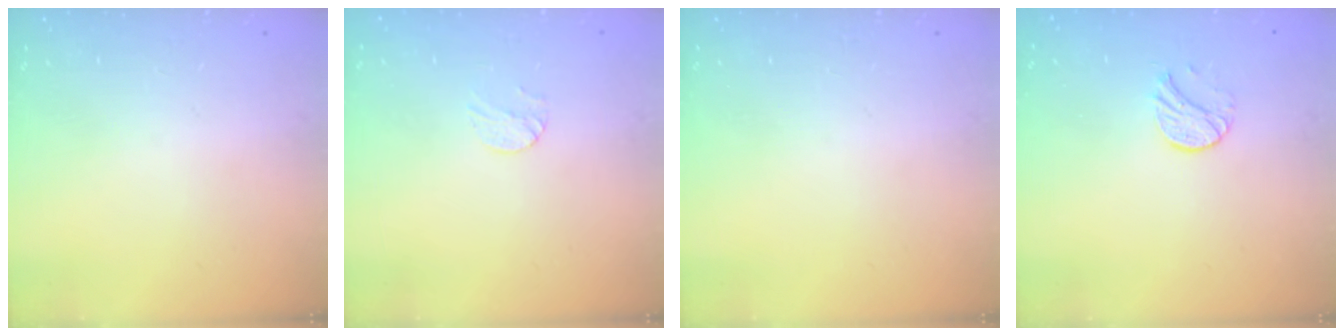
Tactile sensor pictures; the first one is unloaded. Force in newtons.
{"total": 4.3, "press": 4.3, "slide": 0.4}
{"total": 0.0}
{"total": 7.5, "press": 7.5, "slide": 0.8}